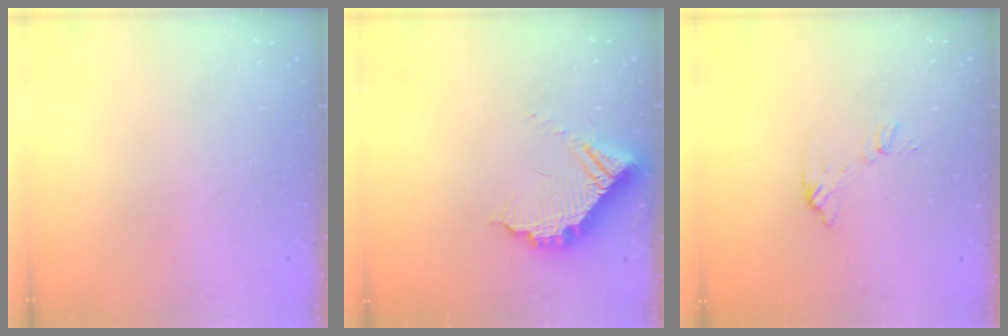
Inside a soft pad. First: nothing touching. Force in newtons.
{"total": 11.3, "press": 11.2, "slide": 1.3}
{"total": 6.7, "press": 6.7, "slide": 0.2}